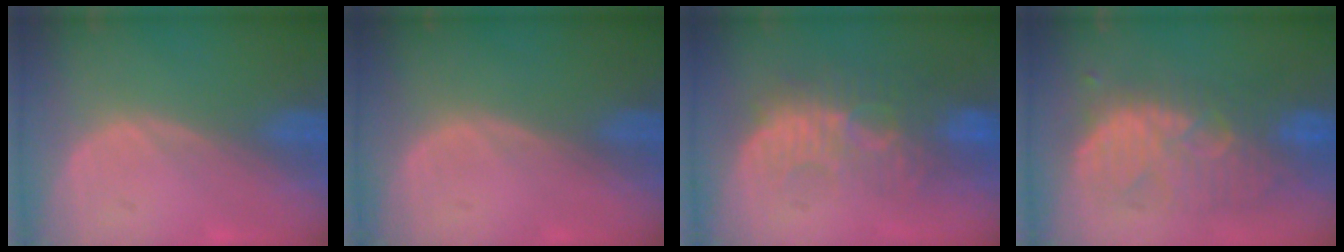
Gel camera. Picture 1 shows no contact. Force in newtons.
{"total": 0.0}
{"total": 10.0, "press": 9.2, "slide": 3.8}
{"total": 9.9, "press": 9.7, "slide": 2.0}